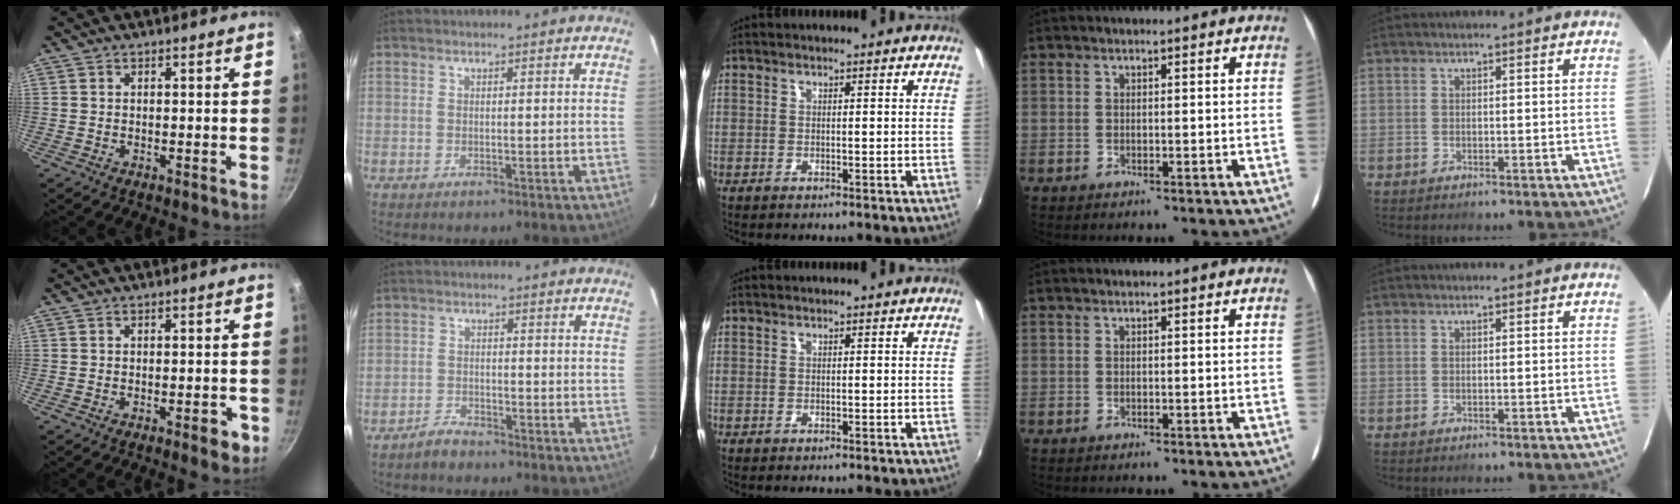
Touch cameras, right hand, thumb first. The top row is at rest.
{"thumb": {"total": 3.7, "force": [-1.6, 1.4, 3.0], "torque": [-0.029, 0.010, -0.017]}, "index": {"total": 2.9, "force": [-2.6, 1.3, 0.5], "torque": [-0.018, 0.008, -0.046]}}